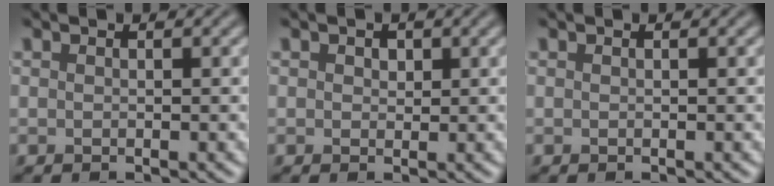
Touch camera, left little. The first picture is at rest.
{"total": 1.2, "force": [0.5, 0.9, 0.6], "torque": [-0.012, 0.002, 0.002]}
{"total": 0.0}